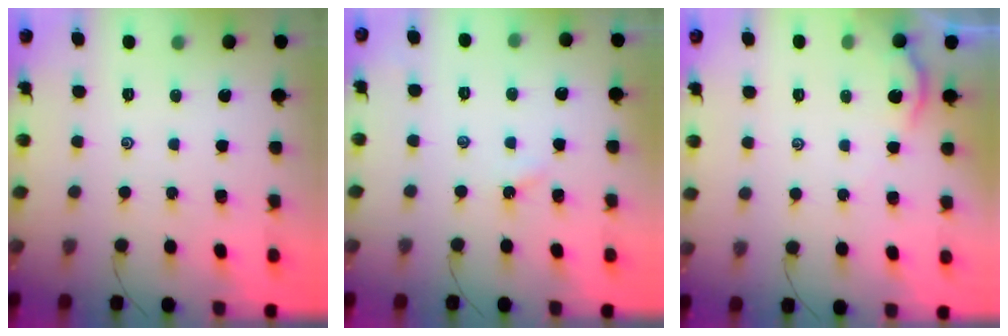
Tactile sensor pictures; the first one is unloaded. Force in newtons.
{"total": 1.5, "press": 1.5, "slide": 0.3}
{"total": 2.3, "press": 2.2, "slide": 0.4}